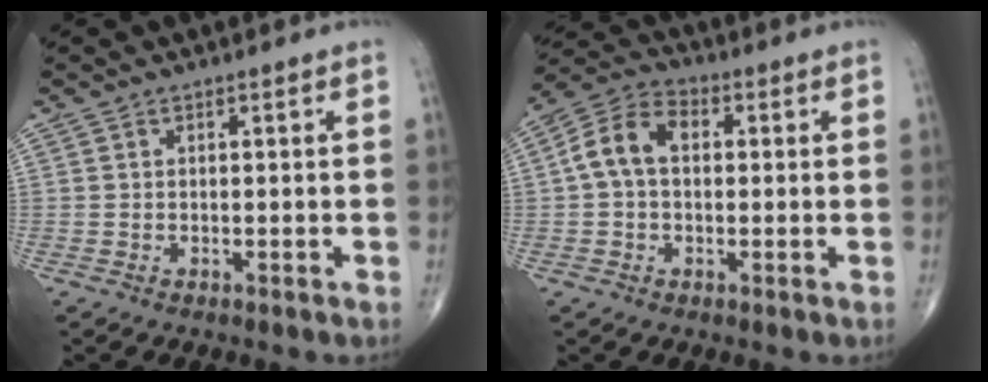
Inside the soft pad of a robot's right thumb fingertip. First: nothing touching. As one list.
[{"total": 9.0, "force": [0.9, 6.1, 6.6], "torque": [-0.124, 0.032, 0.009]}]